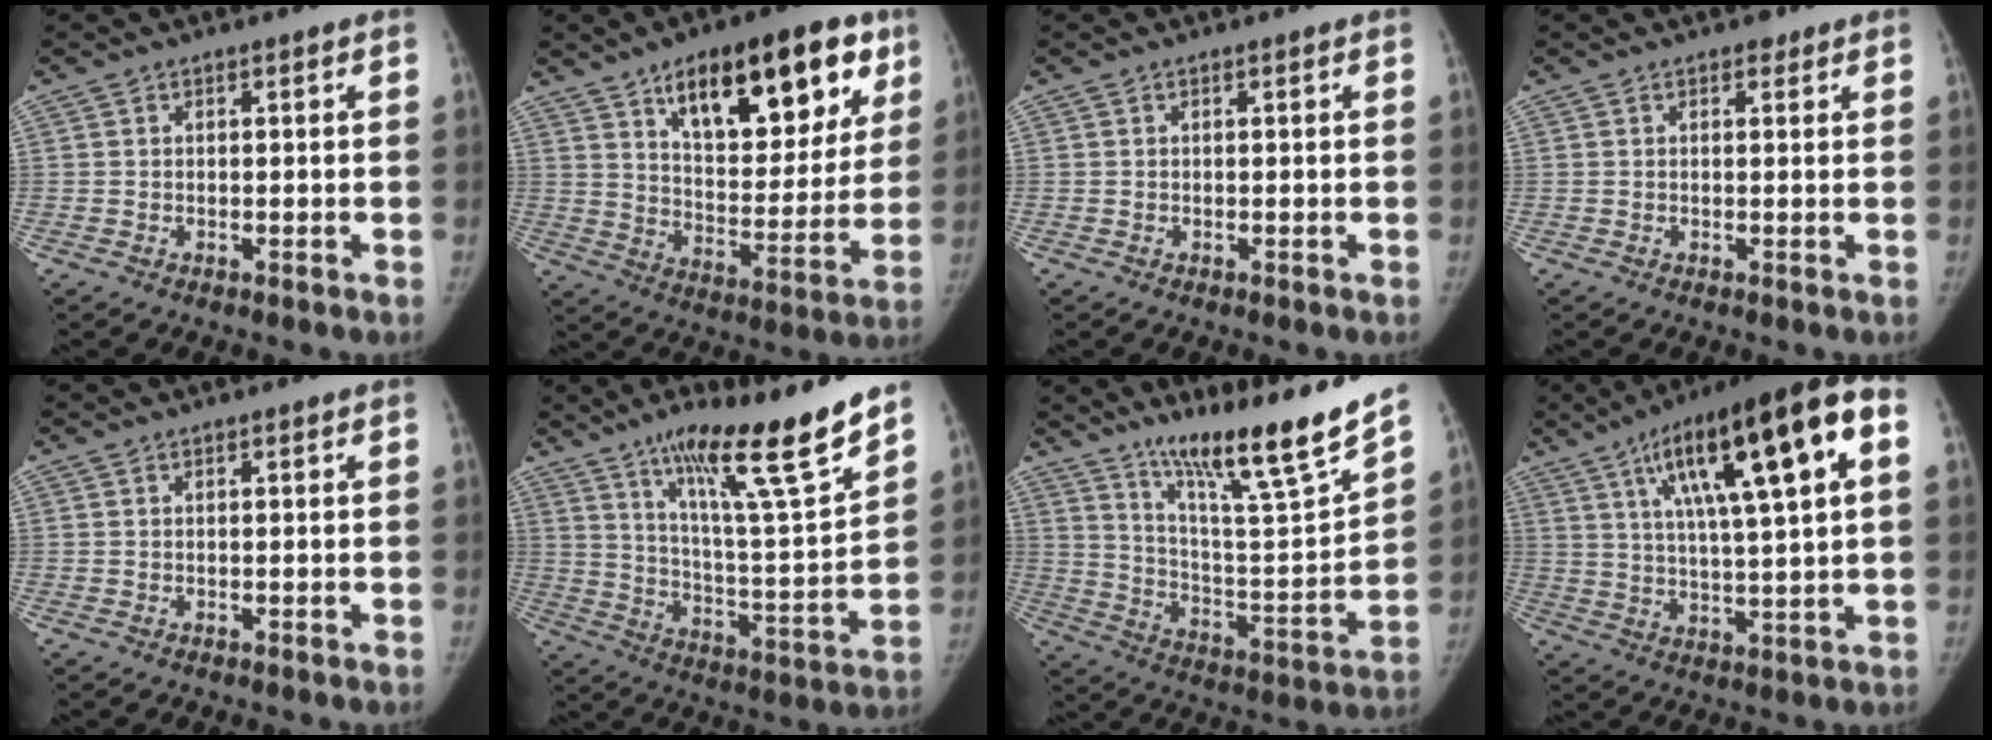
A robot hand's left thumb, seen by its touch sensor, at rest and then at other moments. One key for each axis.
{"total": 24.2, "fx": 12.7, "fy": 11.0, "fz": 17.4, "tx": -0.195, "ty": -0.033, "tz": 0.193}
{"total": 0.0}
{"total": 1.2, "fx": 0.8, "fy": 0.9, "fz": 0.4, "tx": 0.004, "ty": -0.003, "tz": 0.005}
{"total": 0.0}
{"total": 20.4, "fx": 14.3, "fy": 1.8, "fz": 14.4, "tx": -0.203, "ty": -0.079, "tz": 0.239}
{"total": 20.0, "fx": 15.5, "fy": 0.8, "fz": 12.7, "tx": -0.171, "ty": -0.093, "tz": 0.263}
{"total": 22.7, "fx": 8.2, "fy": 5.2, "fz": 20.5, "tx": -0.319, "ty": 0.014, "tz": 0.127}